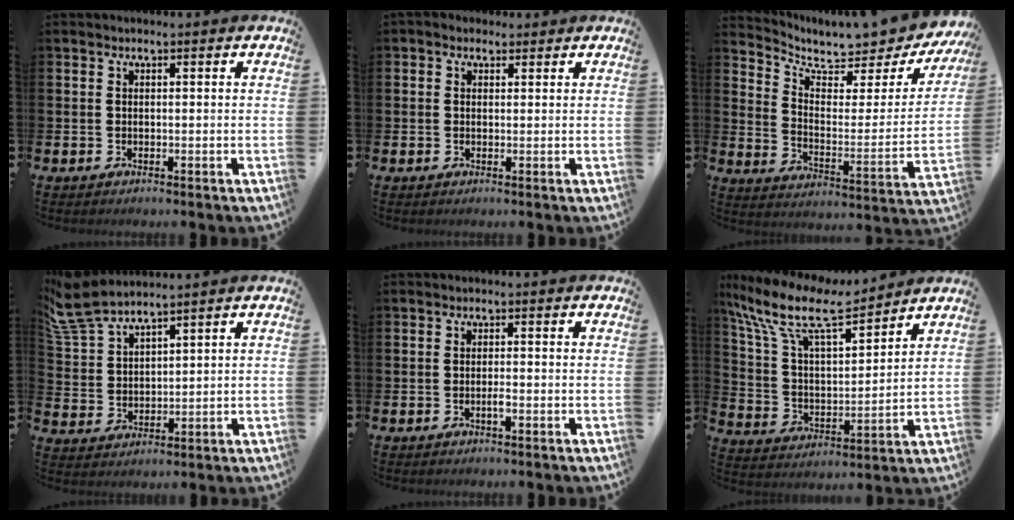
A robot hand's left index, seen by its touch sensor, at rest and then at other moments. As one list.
[{"total": 1.5, "force": [1.0, 1.0, 0.3], "torque": [0.002, 0.006, 0.016]}, {"total": 7.2, "force": [6.9, 1.7, 1.5], "torque": [-0.060, -0.058, 0.115]}, {"total": 6.4, "force": [6.0, 1.2, 2.0], "torque": [-0.067, -0.018, 0.112]}, {"total": 1.1, "force": [-0.4, 0.2, 1.0], "torque": [-0.023, 0.000, -0.007]}, {"total": 11.5, "force": [9.6, 3.2, 5.4], "torque": [-0.148, -0.050, 0.170]}]